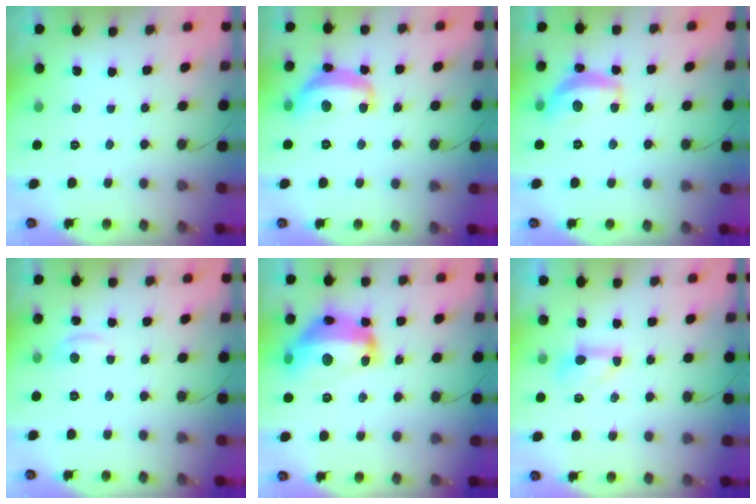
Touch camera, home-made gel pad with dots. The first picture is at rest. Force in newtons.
{"total": 14.2, "press": 14.1, "slide": 1.2}
{"total": 13.6, "press": 13.6, "slide": 0.7}
{"total": 3.0, "press": 3.0, "slide": 0.3}
{"total": 18.8, "press": 18.8, "slide": 1.1}
{"total": 5.2, "press": 5.1, "slide": 0.6}